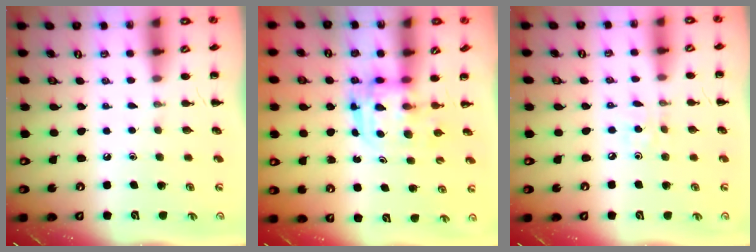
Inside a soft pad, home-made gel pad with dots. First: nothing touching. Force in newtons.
{"total": 3.0, "press": 3.0, "slide": 0.3}
{"total": 2.0, "press": 1.9, "slide": 0.6}